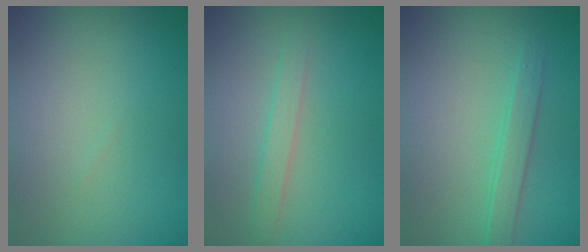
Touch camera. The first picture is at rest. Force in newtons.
{"total": 1.6, "press": 1.6, "slide": 0.1}
{"total": 1.9, "press": 1.9, "slide": 0.1}